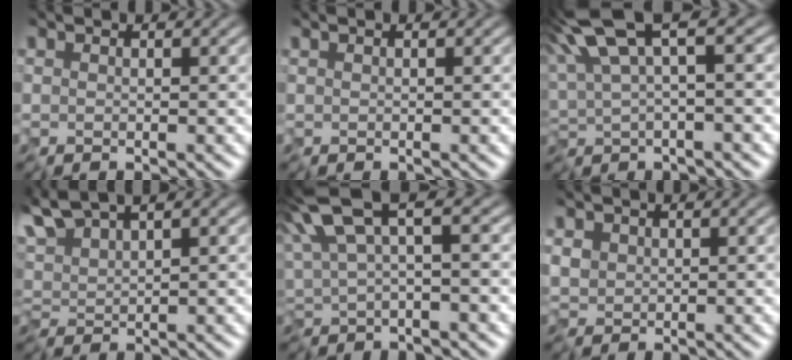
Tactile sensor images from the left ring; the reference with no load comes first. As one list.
[{"total": 0.8, "force": [0.3, 0.4, 0.6], "torque": [-0.008, 0.007, -0.004]}, {"total": 6.9, "force": [2.3, 2.3, 6.1], "torque": [-0.141, 0.014, 0.046]}, {"total": 4.4, "force": [3.2, 1.2, 2.8], "torque": [-0.078, 0.018, 0.062]}, {"total": 6.1, "force": [2.1, 2.1, 5.4], "torque": [-0.129, 0.011, 0.039]}, {"total": 1.5, "force": [0.1, 1.3, 0.7], "torque": [-0.034, -0.003, 0.014]}]